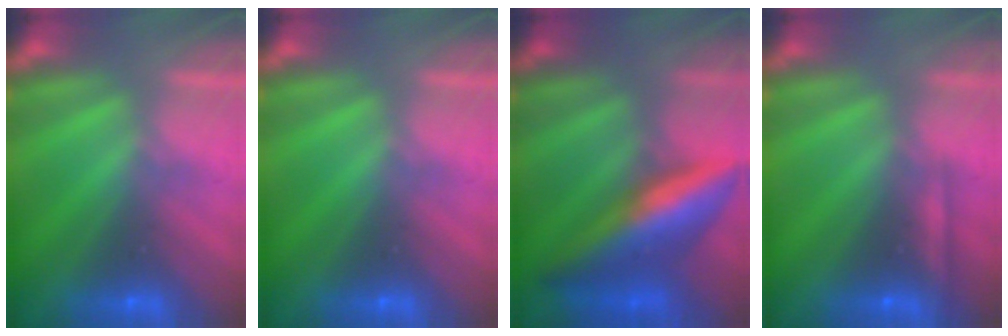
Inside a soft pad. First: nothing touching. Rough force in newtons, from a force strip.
{"total": 0.0}
{"total": 5.8}
{"total": 2.3}